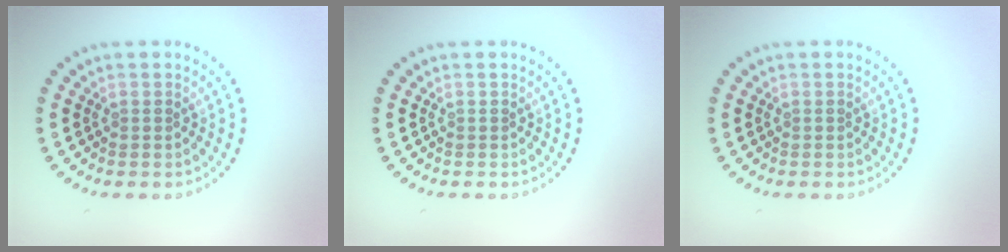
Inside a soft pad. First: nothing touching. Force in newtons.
{"total": 0.0}
{"total": 0.0}